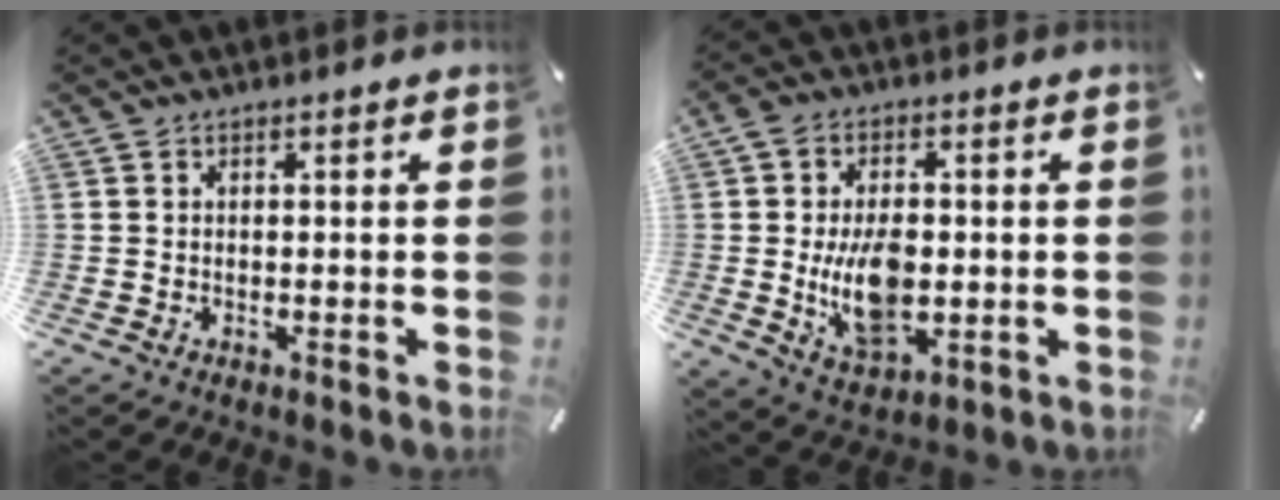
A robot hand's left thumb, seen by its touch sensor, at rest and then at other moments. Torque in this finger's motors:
{"motor_torque": [0.83, 1.80, 1.33, -0.28, 0.51]}